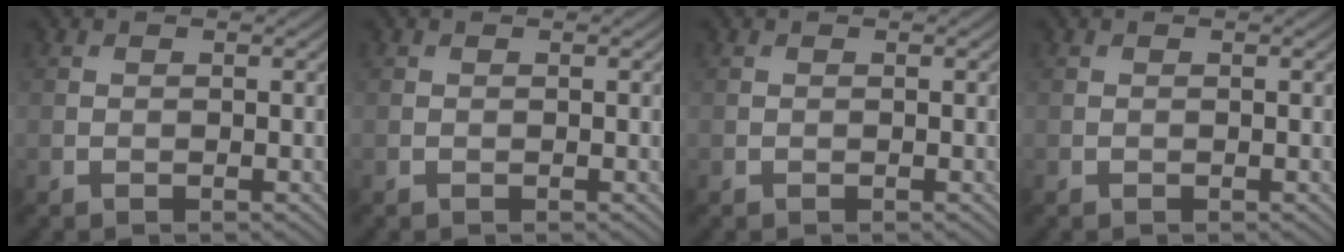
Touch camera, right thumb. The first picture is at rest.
{"total": 0.0}
{"total": 0.0}
{"total": 0.0}